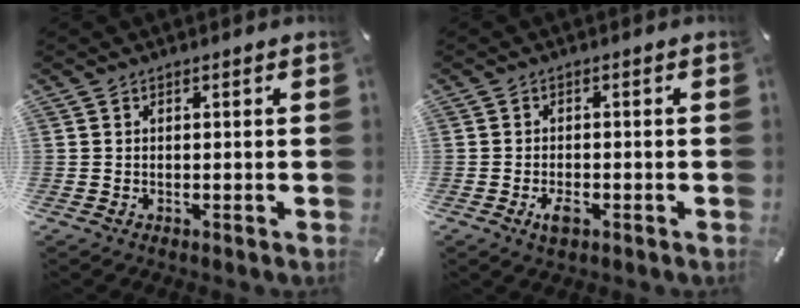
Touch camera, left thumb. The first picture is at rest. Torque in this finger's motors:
{"motor_torque": [0.01, 0.07, 0.08, -0.08, 0.00]}